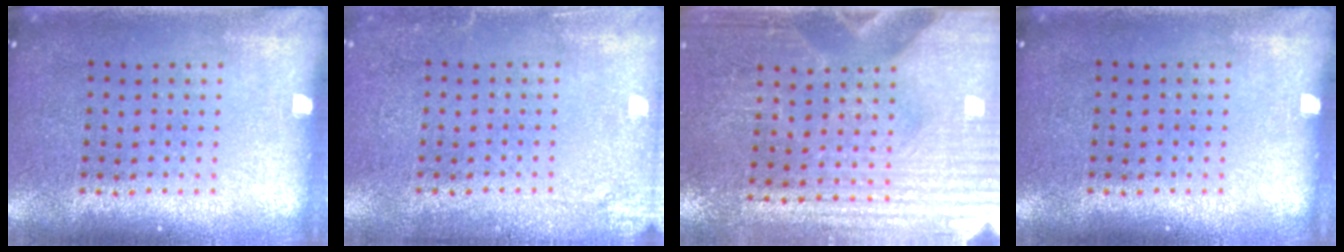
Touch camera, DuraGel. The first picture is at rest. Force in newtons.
{"total": 2.0, "press": 1.9, "slide": 0.1}
{"total": 3.5, "press": 3.3, "slide": 1.1}
{"total": 0.0}